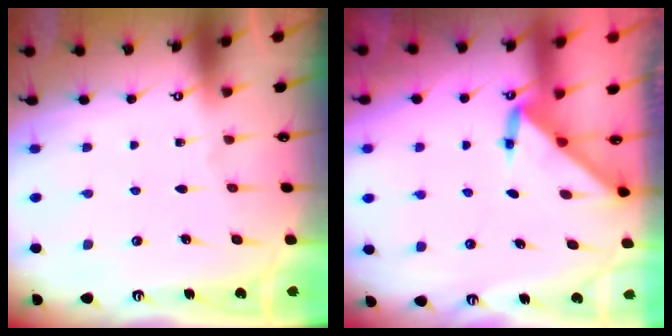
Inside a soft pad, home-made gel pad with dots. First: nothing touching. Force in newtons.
{"total": 3.0, "press": 3.0, "slide": 0.3}